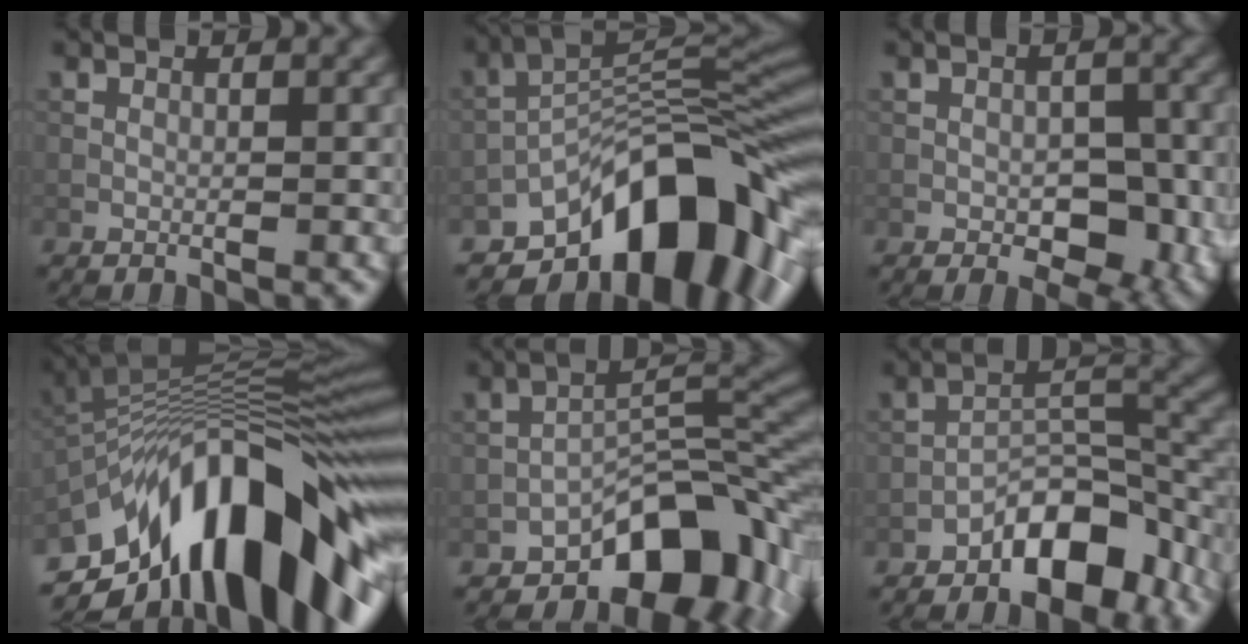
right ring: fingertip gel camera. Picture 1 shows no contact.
{"total": 13.4, "force": [-7.5, 6.0, 9.4], "torque": [-0.133, 0.017, -0.130]}
{"total": 5.4, "force": [-1.3, 3.1, 4.1], "torque": [-0.047, -0.006, -0.020]}
{"total": 15.8, "force": [-6.7, 6.4, 12.8], "torque": [-0.188, 0.038, -0.131]}
{"total": 10.3, "force": [-6.0, 5.0, 6.6], "torque": [-0.074, 0.014, -0.111]}
{"total": 6.7, "force": [-4.2, 3.0, 4.3], "torque": [-0.055, 0.015, -0.076]}